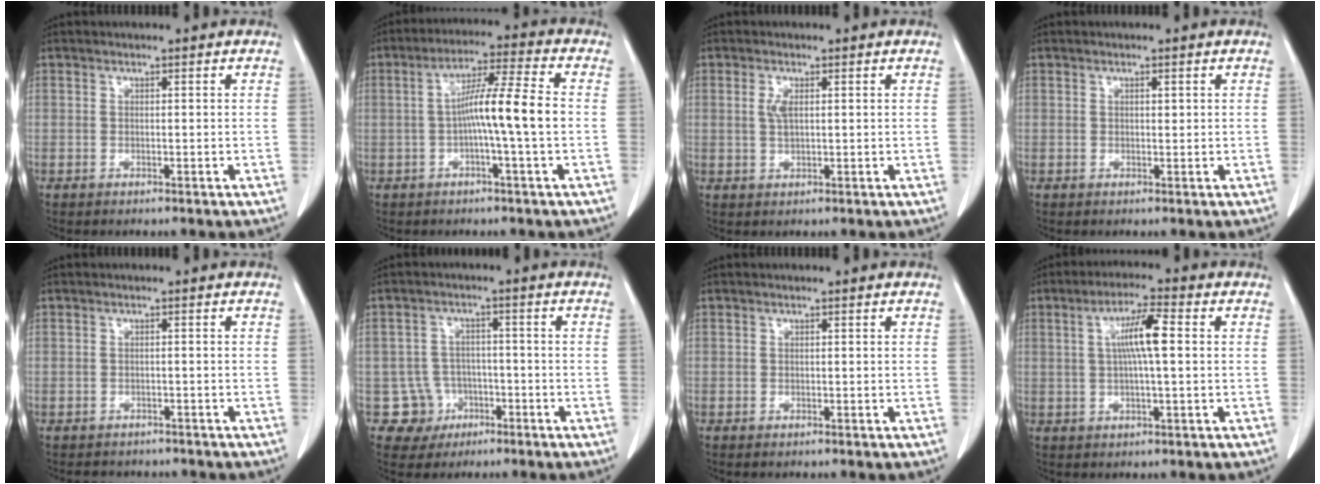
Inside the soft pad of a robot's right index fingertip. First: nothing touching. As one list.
[{"total": 8.8, "force": [-0.9, -0.6, 8.8], "torque": [-0.154, 0.015, -0.021]}, {"total": 2.2, "force": [0.5, 0.8, 2.0], "torque": [-0.045, -0.004, 0.011]}, {"total": 0.7, "force": [0.3, 0.2, 0.6], "torque": [-0.010, -0.001, 0.004]}, {"total": 4.0, "force": [-3.4, 1.9, 0.5], "torque": [-0.011, 0.003, -0.042]}, {"total": 5.2, "force": [-2.1, 4.8, -0.1], "torque": [0.009, 0.014, -0.030]}, {"total": 0.0}, {"total": 6.6, "force": [1.0, 0.4, 6.6], "torque": [-0.120, 0.008, 0.015]}]